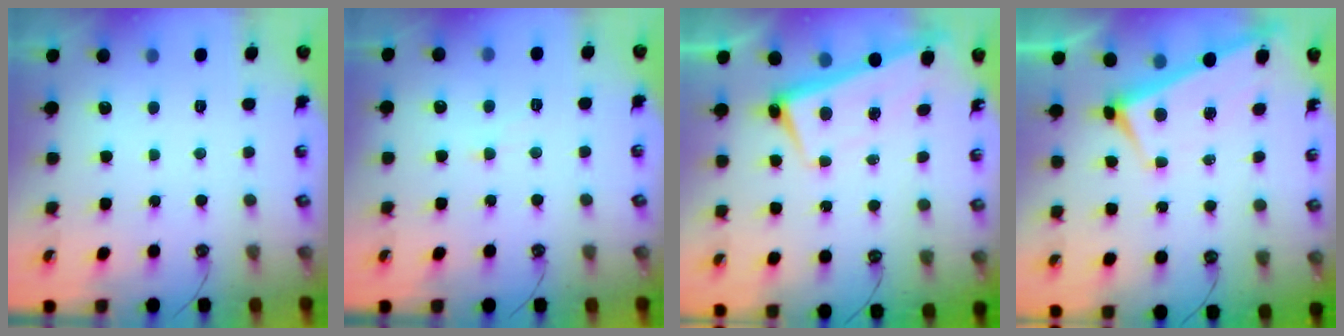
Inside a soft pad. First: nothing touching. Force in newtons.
{"total": 0.9, "press": 0.8, "slide": 0.3}
{"total": 2.6, "press": 2.6, "slide": 0.3}
{"total": 3.8, "press": 3.8, "slide": 0.2}